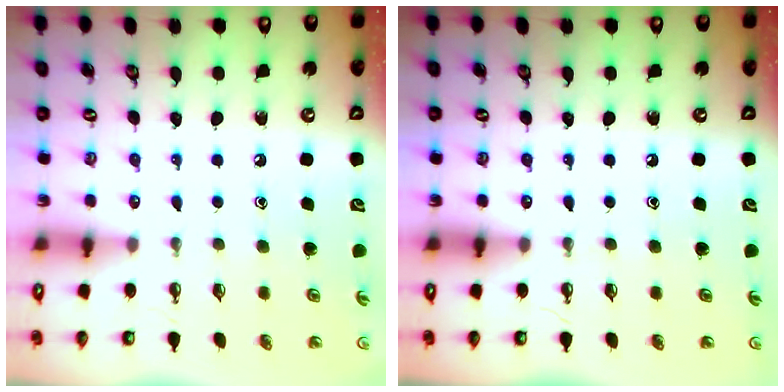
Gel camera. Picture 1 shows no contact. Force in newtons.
{"total": 0.0}